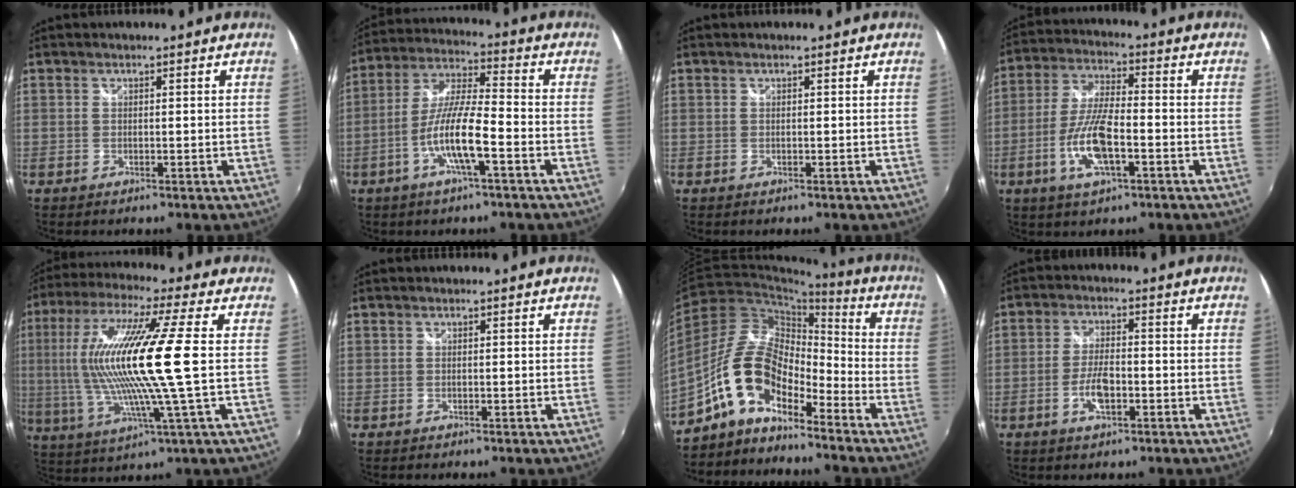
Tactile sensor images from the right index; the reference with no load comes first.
{"total": 10.7, "force": [-4.4, 1.2, 9.6], "torque": [-0.199, -0.001, -0.086]}
{"total": 0.0}
{"total": 11.0, "force": [-4.0, 3.3, 9.7], "torque": [-0.206, -0.003, -0.078]}
{"total": 19.1, "force": [1.2, 1.2, 19.0], "torque": [-0.352, 0.000, 0.021]}
{"total": 0.0}
{"total": 12.6, "force": [-8.0, 5.6, 7.9], "torque": [-0.159, 0.022, -0.166]}
{"total": 5.6, "force": [-2.2, 2.1, 4.6], "torque": [-0.098, 0.000, -0.040]}